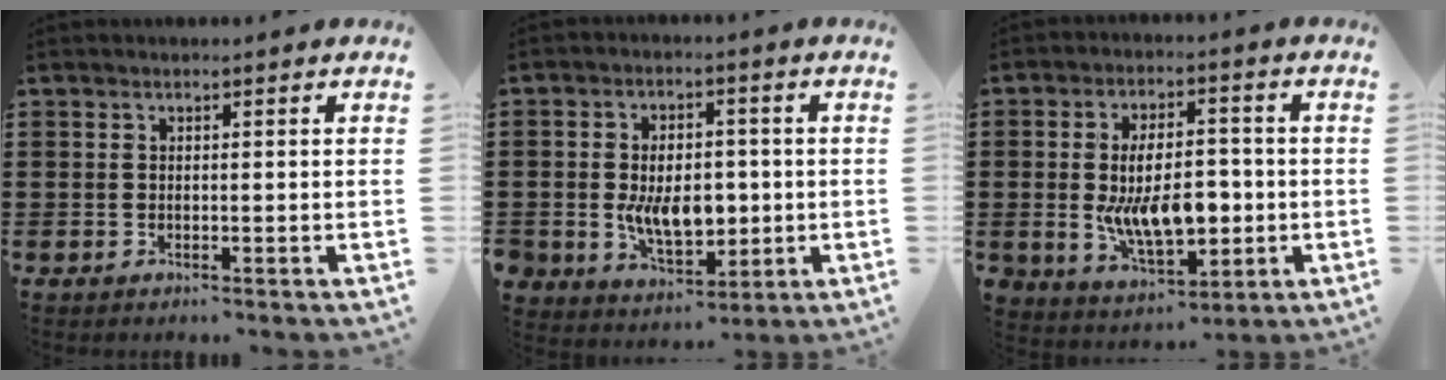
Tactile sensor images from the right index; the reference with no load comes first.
{"total": 8.0, "force": [-0.8, 5.3, 5.9], "torque": [-0.098, -0.003, -0.015]}
{"total": 11.2, "force": [-1.0, 6.0, 9.3], "torque": [-0.165, -0.005, -0.018]}